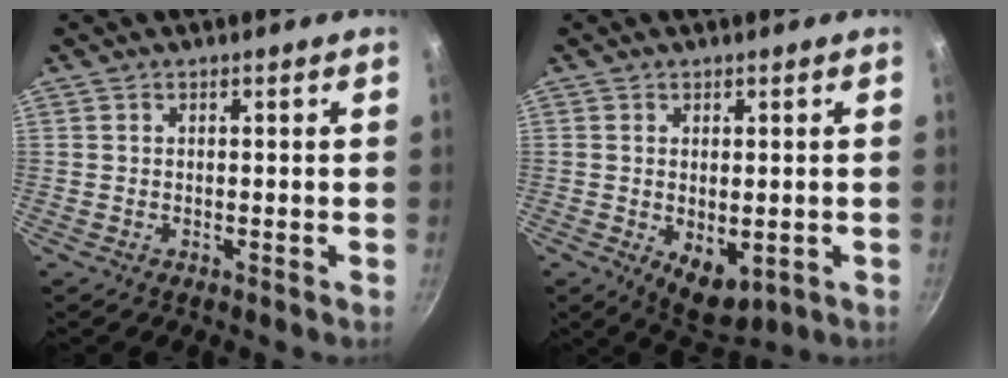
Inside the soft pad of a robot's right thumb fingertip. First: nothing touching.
{"total": 6.8, "force": [-1.1, 3.9, 5.5], "torque": [-0.068, -0.014, -0.003]}